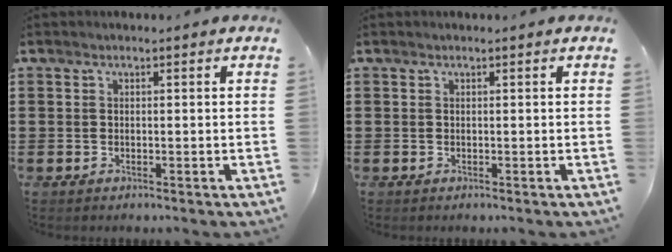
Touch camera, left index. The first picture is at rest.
{"total": 0.0}